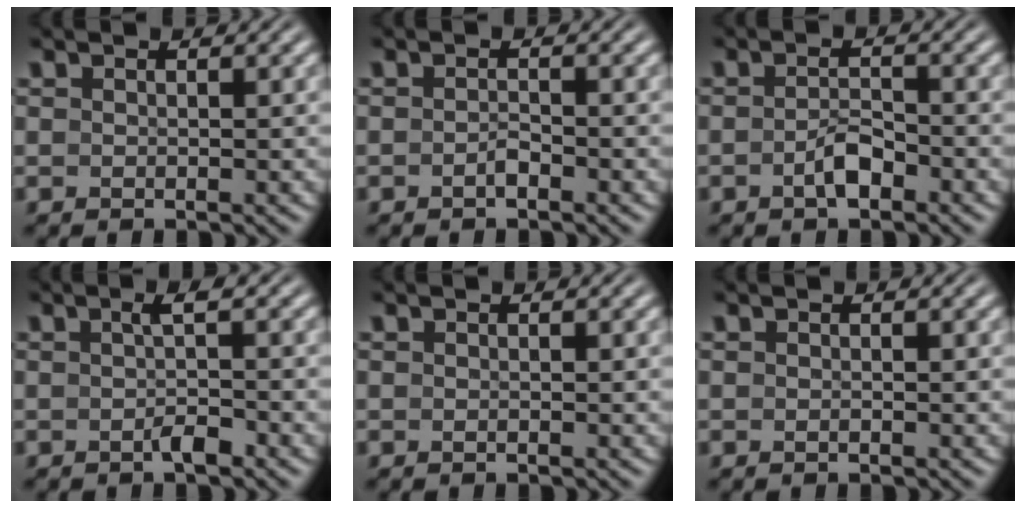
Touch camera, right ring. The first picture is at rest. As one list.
[{"total": 1.0, "force": [-0.8, 0.0, 0.5], "torque": [-0.007, 0.001, -0.017]}, {"total": 2.1, "force": [-1.5, 0.4, 1.4], "torque": [-0.018, -0.001, -0.027]}, {"total": 1.8, "force": [-0.6, -0.2, 1.6], "torque": [-0.018, 0.005, -0.012]}, {"total": 0.0}, {"total": 0.0}]